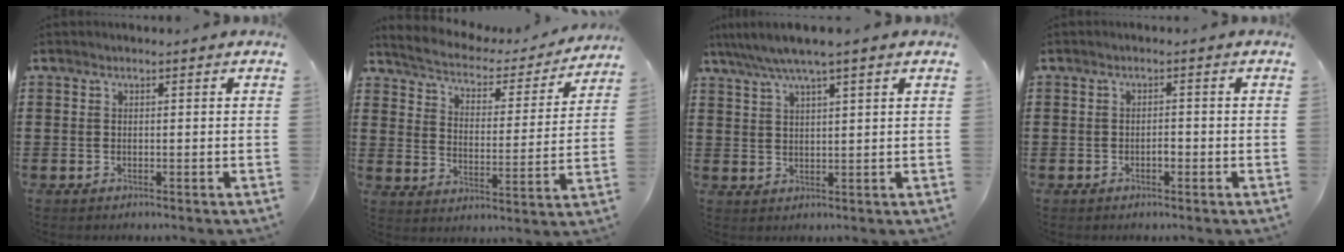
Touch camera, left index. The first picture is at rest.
{"total": 3.2, "force": [3.0, 0.8, 0.9], "torque": [-0.040, -0.025, 0.041]}
{"total": 4.5, "force": [3.3, -0.2, 2.9], "torque": [-0.064, -0.009, 0.059]}
{"total": 1.3, "force": [-0.5, 0.5, 1.1], "torque": [-0.022, 0.000, -0.009]}